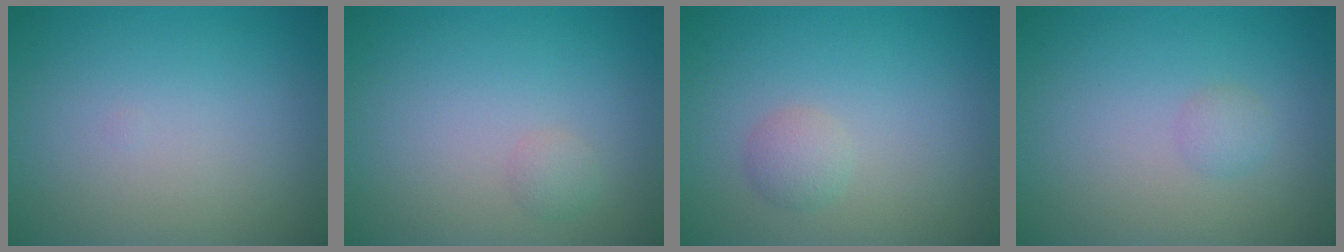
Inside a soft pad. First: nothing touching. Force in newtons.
{"total": 0.8, "press": 0.8, "slide": 0.0}
{"total": 1.4, "press": 1.4, "slide": 0.1}
{"total": 1.0, "press": 1.0, "slide": 0.1}